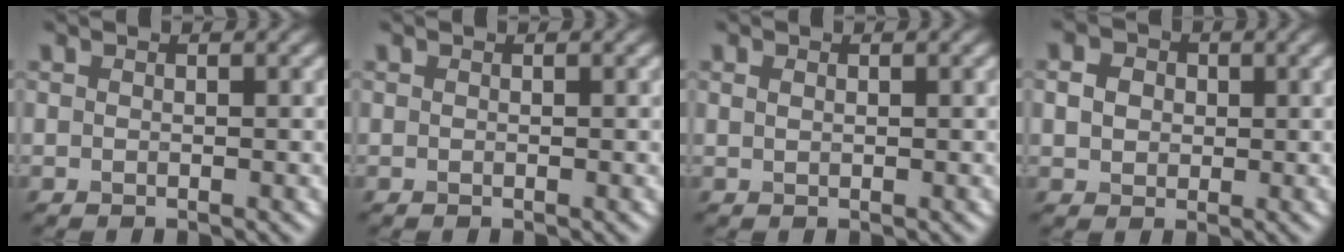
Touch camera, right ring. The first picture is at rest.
{"total": 0.0}
{"total": 0.6, "force": [0.3, 0.4, 0.3], "torque": [-0.009, 0.001, 0.006]}
{"total": 2.4, "force": [0.4, 2.1, 1.2], "torque": [-0.023, 0.000, 0.003]}